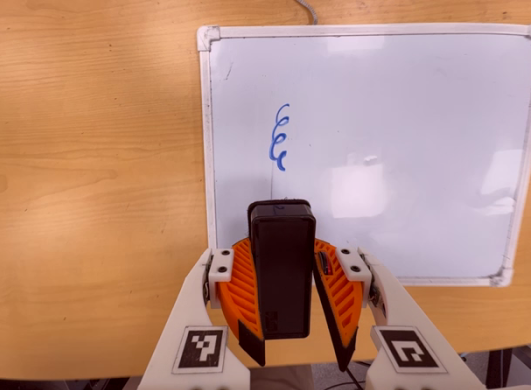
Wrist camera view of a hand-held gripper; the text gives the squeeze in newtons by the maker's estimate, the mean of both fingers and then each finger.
{"total": 10.1, "left": 9.8, "right": 10.5}